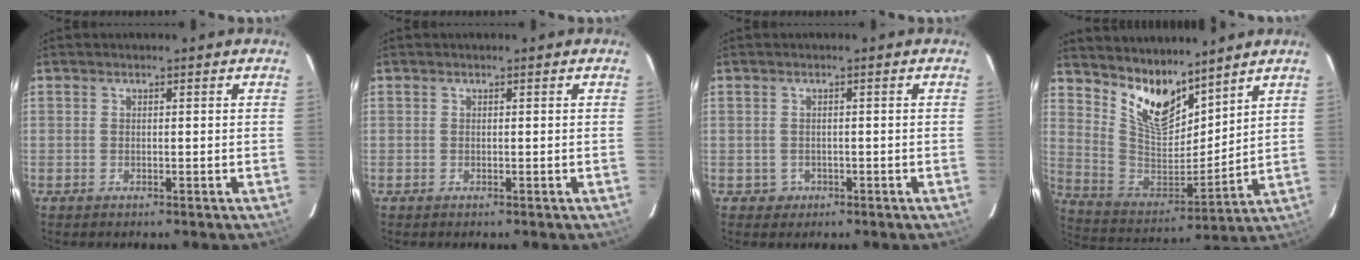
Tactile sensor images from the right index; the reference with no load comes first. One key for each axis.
{"total": 0.0}
{"total": 1.8, "fx": -0.5, "fy": 1.7, "fz": 0.2, "tx": -0.004, "ty": 0.003, "tz": 0.000}
{"total": 13.1, "fx": 10.0, "fy": 5.2, "fz": 6.7, "tx": -0.134, "ty": -0.014, "tz": 0.199}